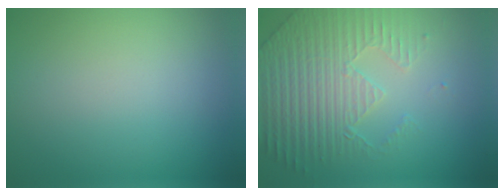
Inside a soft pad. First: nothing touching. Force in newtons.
{"total": 4.2, "press": 4.1, "slide": 1.0}